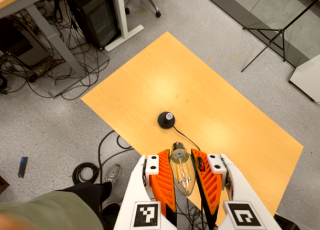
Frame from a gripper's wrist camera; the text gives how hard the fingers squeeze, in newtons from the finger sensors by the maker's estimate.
{"total": 21.3, "left": 22.7, "right": 19.8}